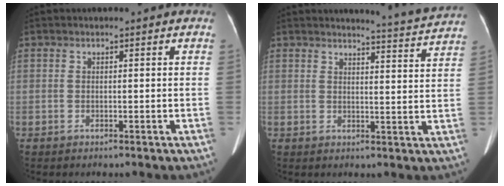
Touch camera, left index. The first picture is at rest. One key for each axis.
{"total": 6.4, "fx": 6.3, "fy": -1.4, "fz": 0.3, "tx": -0.025, "ty": -0.030, "tz": 0.072}